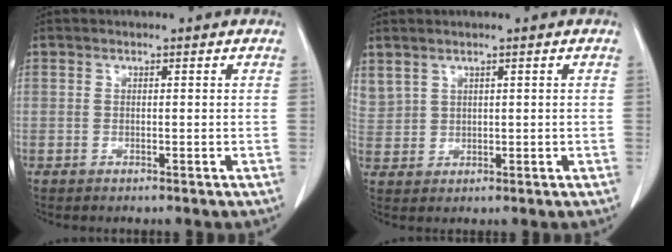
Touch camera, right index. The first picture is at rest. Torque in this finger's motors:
{"motor_torque": [-0.22, 0.27, -0.10, 0.00]}